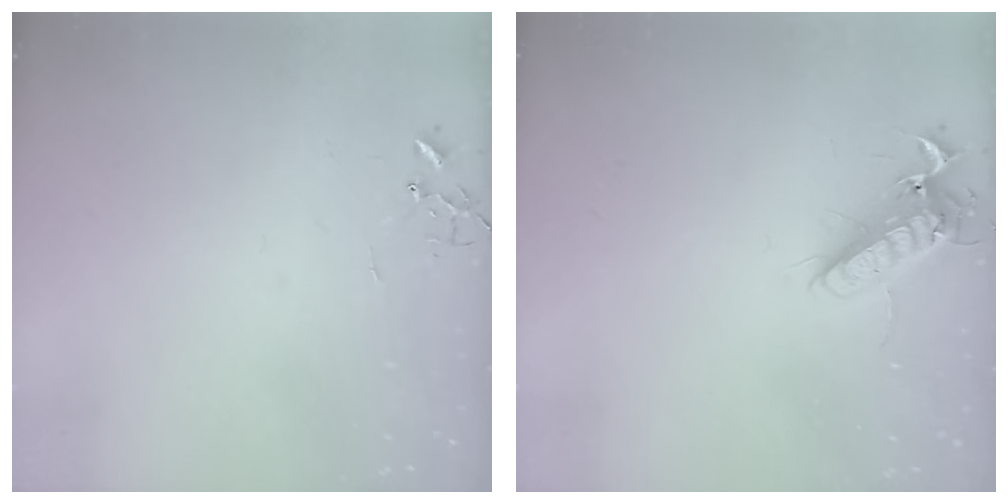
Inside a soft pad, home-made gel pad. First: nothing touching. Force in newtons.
{"total": 12.8, "press": 12.7, "slide": 1.8}